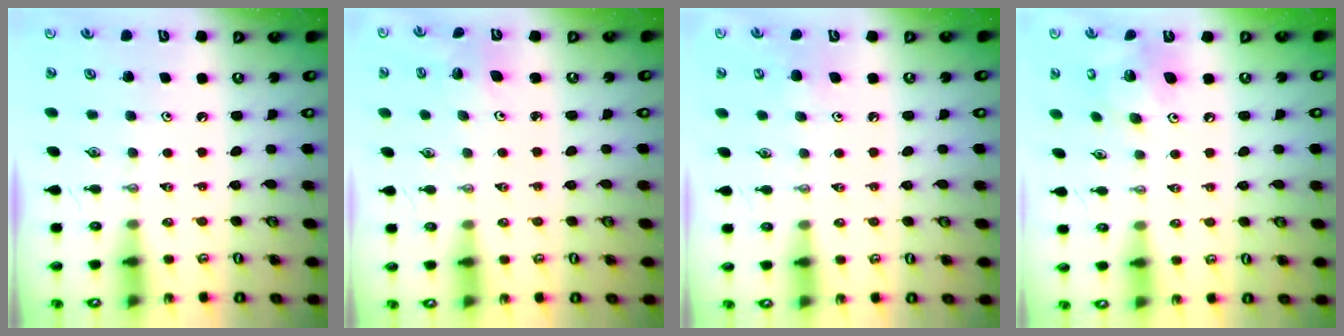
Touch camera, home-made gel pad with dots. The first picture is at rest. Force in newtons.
{"total": 3.0, "press": 2.2, "slide": 2.0}
{"total": 5.1, "press": 5.1, "slide": 0.6}
{"total": 11.2, "press": 11.1, "slide": 1.1}